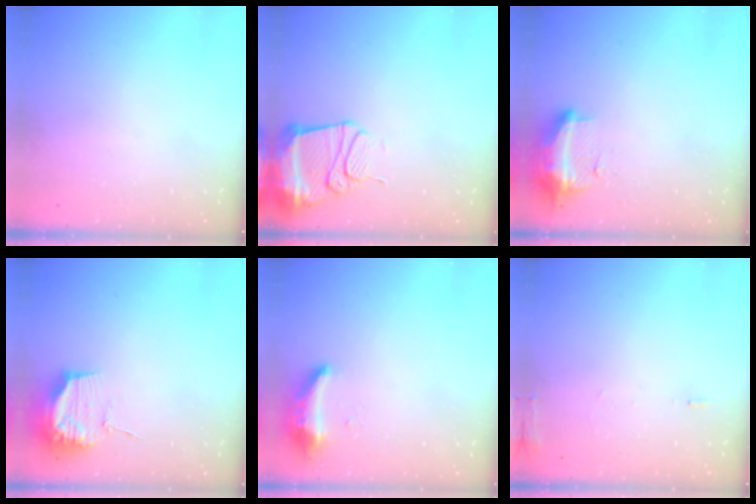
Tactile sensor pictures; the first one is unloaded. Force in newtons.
{"total": 13.2, "press": 13.2, "slide": 1.4}
{"total": 19.3, "press": 12.1, "slide": 15.1}
{"total": 13.9, "press": 13.9, "slide": 0.1}
{"total": 16.8, "press": 10.1, "slide": 13.4}
{"total": 5.9, "press": 5.7, "slide": 1.6}